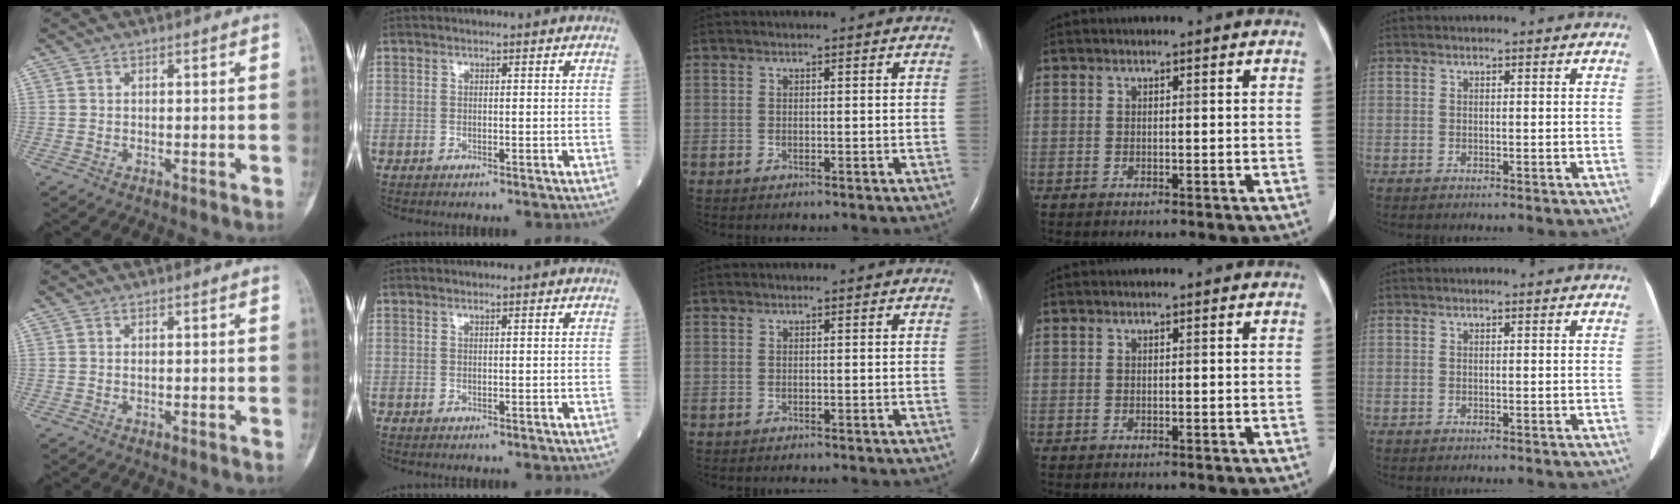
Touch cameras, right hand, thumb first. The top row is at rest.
{}